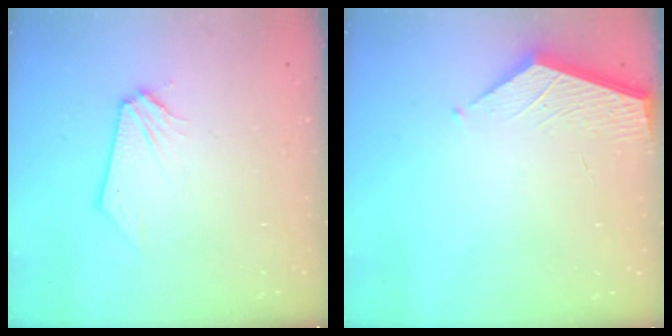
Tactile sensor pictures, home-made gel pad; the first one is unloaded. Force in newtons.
{"total": 2.2, "press": 2.2, "slide": 0.2}